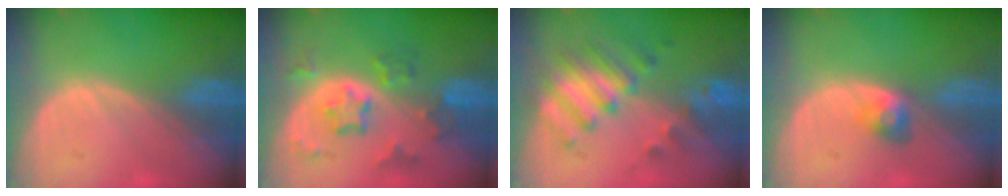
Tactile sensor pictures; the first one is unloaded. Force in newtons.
{"total": 7.3, "press": 6.5, "slide": 3.2}
{"total": 7.2, "press": 7.1, "slide": 1.4}
{"total": 2.8, "press": 2.6, "slide": 1.2}